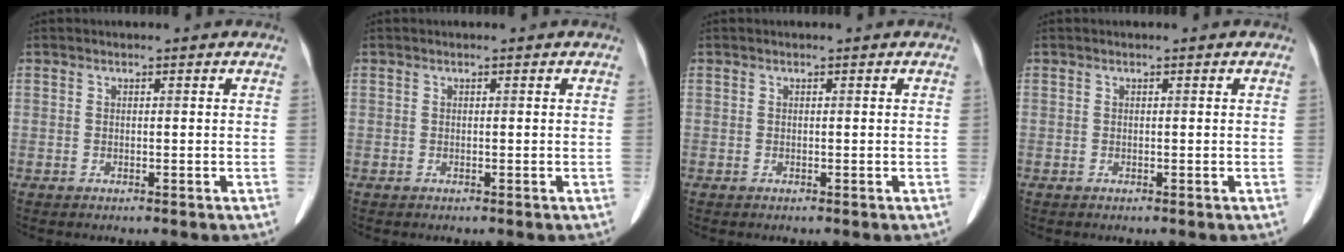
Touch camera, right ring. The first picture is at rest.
{"total": 0.0}
{"total": 0.0}
{"total": 0.0}